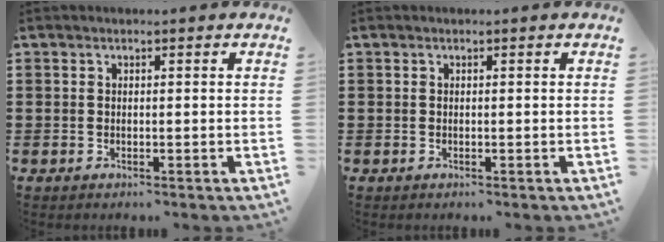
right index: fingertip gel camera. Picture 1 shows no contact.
{"total": 0.0}